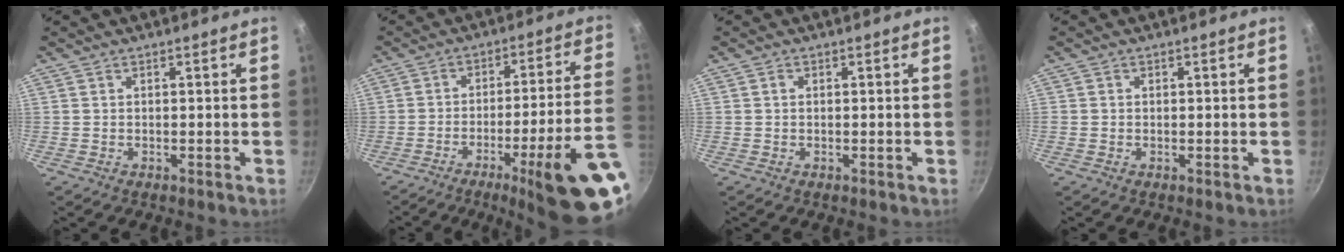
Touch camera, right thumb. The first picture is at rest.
{"total": 20.2, "force": [-8.7, 1.7, 18.1], "torque": [-0.228, 0.032, -0.119]}
{"total": 0.8, "force": [0.2, 0.6, 0.4], "torque": [-0.007, 0.004, 0.003]}
{"total": 0.6, "force": [0.1, 0.6, 0.1], "torque": [0.000, 0.002, 0.001]}